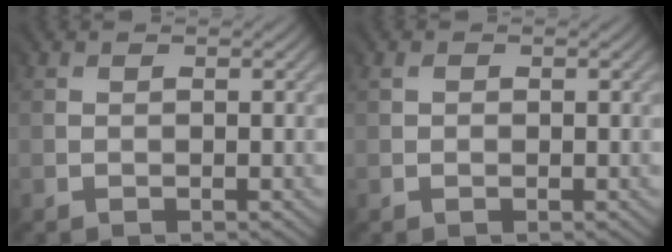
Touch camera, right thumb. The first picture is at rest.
{"total": 0.7, "force": [0.3, 0.6, 0.4], "torque": [-0.008, 0.001, 0.006]}